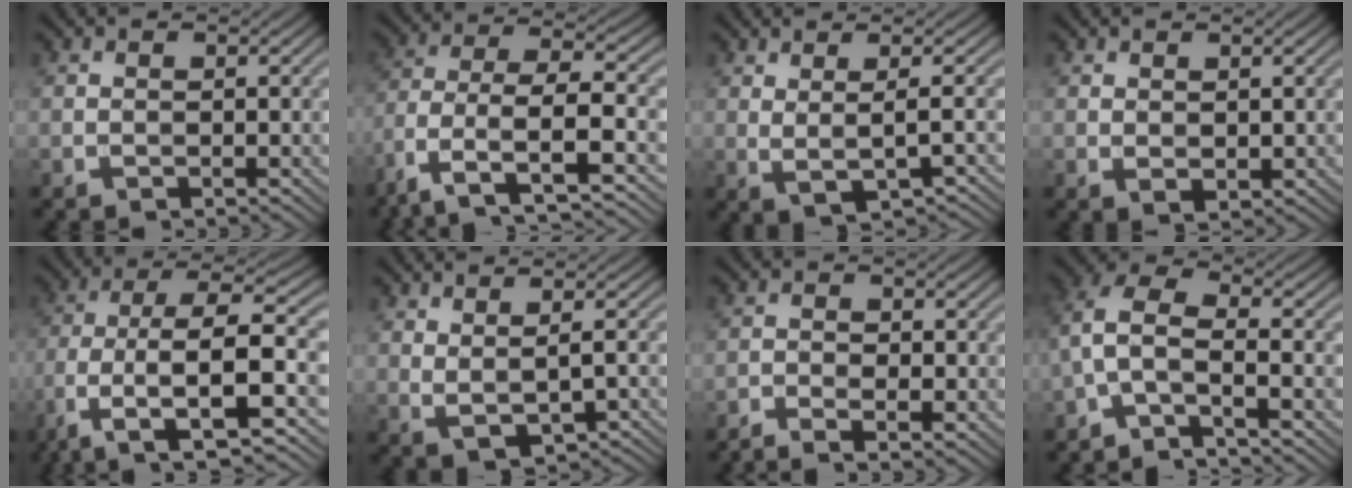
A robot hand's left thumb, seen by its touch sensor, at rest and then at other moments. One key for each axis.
{"total": 9.1, "fx": -4.9, "fy": 3.4, "fz": 7.0, "tx": -0.141, "ty": -0.011, "tz": -0.101}
{"total": 3.6, "fx": 0.6, "fy": 0.8, "fz": 3.4, "tx": -0.069, "ty": 0.007, "tz": 0.014}
{"total": 1.4, "fx": 0.6, "fy": 0.8, "fz": 0.9, "tx": -0.018, "ty": -0.006, "tz": 0.016}
{"total": 10.9, "fx": -3.4, "fy": 4.2, "fz": 9.5, "tx": -0.183, "ty": -0.005, "tz": -0.067}
{"total": 3.2, "fx": 0.9, "fy": 1.1, "fz": 2.9, "tx": -0.061, "ty": -0.001, "tz": 0.023}
{"total": 2.4, "fx": -1.7, "fy": 0.6, "fz": 1.5, "tx": -0.032, "ty": -0.002, "tz": -0.039}
{"total": 5.6, "fx": -2.5, "fy": 2.1, "fz": 4.5, "tx": -0.100, "ty": 0.012, "tz": -0.066}